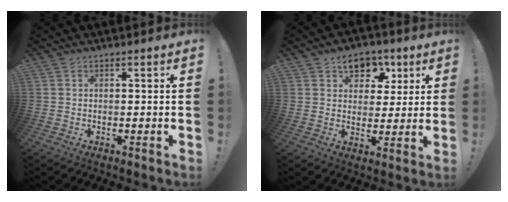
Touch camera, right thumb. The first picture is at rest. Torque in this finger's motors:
{"motor_torque": [-0.13, 0.17, 0.53, 0.05, 0.00]}